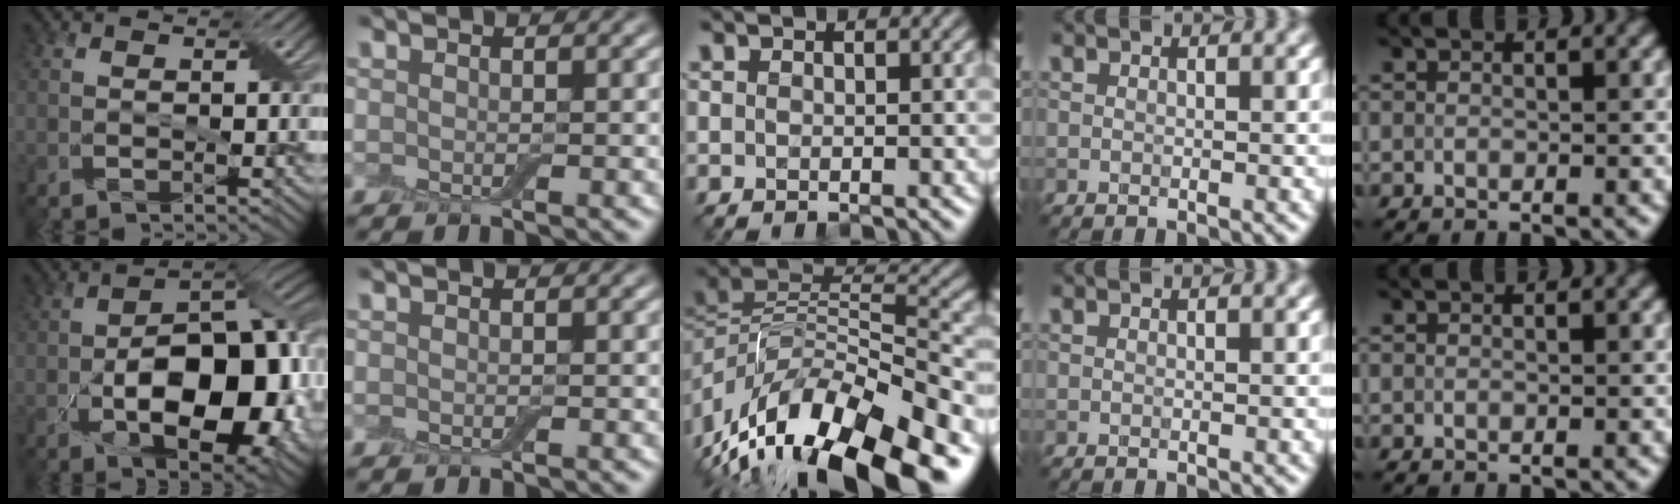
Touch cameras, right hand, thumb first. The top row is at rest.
{"thumb": {"total": 16.1, "force": [-4.3, 8.3, 13.2], "torque": [-0.183, -0.015, -0.064]}, "middle": {"total": 14.4, "force": [-8.7, 5.7, 9.9], "torque": [-0.193, 0.008, -0.147]}}